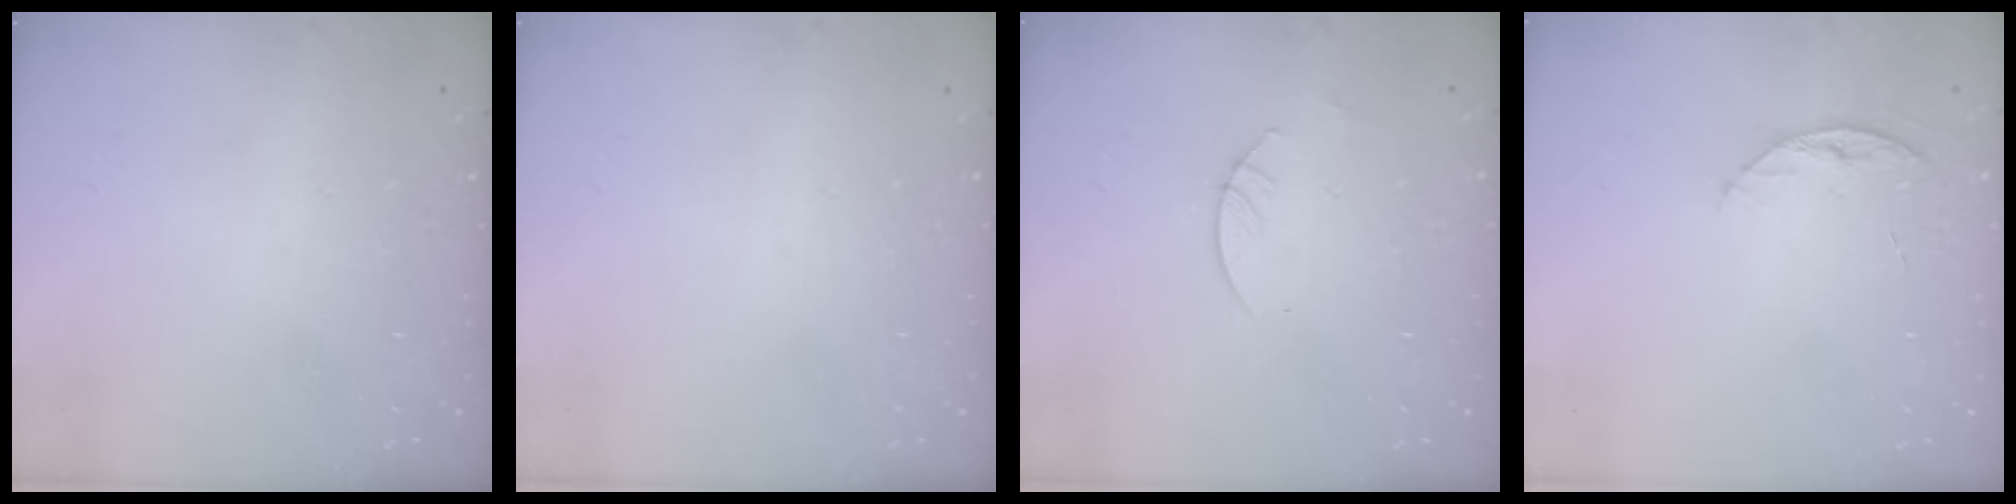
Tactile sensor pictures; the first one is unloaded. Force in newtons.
{"total": 0.0}
{"total": 3.0, "press": 2.9, "slide": 0.3}
{"total": 5.6, "press": 5.6, "slide": 0.6}